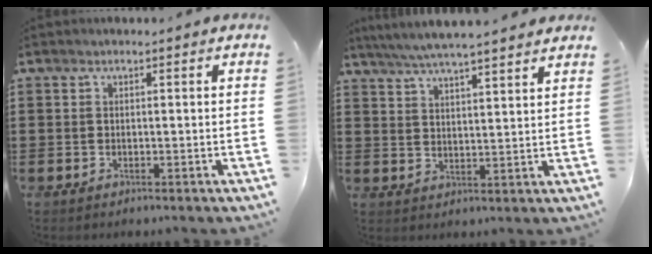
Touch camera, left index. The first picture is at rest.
{"total": 5.0, "force": [4.6, -0.1, 1.9], "torque": [-0.051, -0.018, 0.082]}